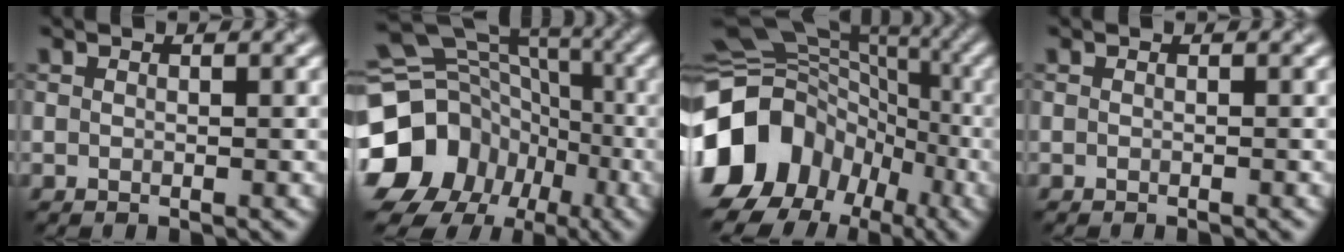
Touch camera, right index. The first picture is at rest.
{"total": 17.9, "force": [-5.6, 15.4, 7.1], "torque": [-0.157, -0.011, -0.115]}
{"total": 13.5, "force": [-4.2, 11.2, 6.4], "torque": [-0.135, -0.007, -0.084]}
{"total": 0.5, "force": [-0.5, 0.1, 0.2], "torque": [0.002, -0.003, -0.008]}